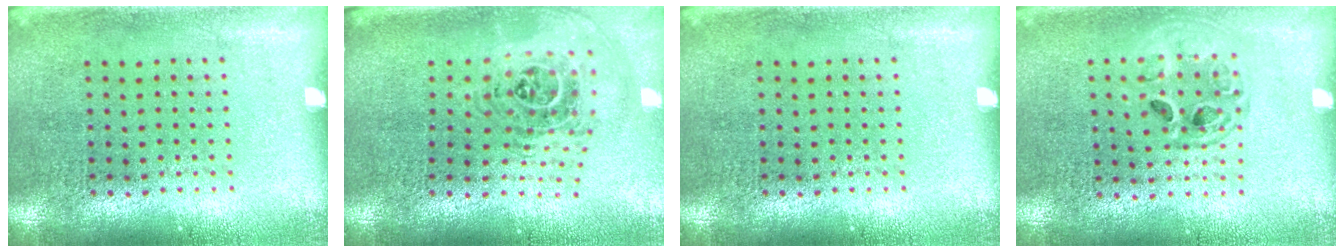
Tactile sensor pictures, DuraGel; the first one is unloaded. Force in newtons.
{"total": 1.5, "press": 1.3, "slide": 0.8}
{"total": 0.0}
{"total": 1.5, "press": 1.3, "slide": 0.7}